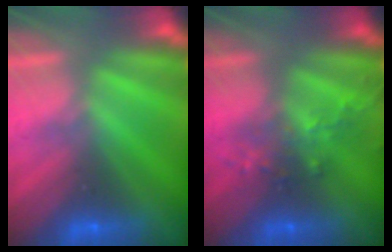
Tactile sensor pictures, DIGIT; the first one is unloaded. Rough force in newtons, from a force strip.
{"total": 2.6}